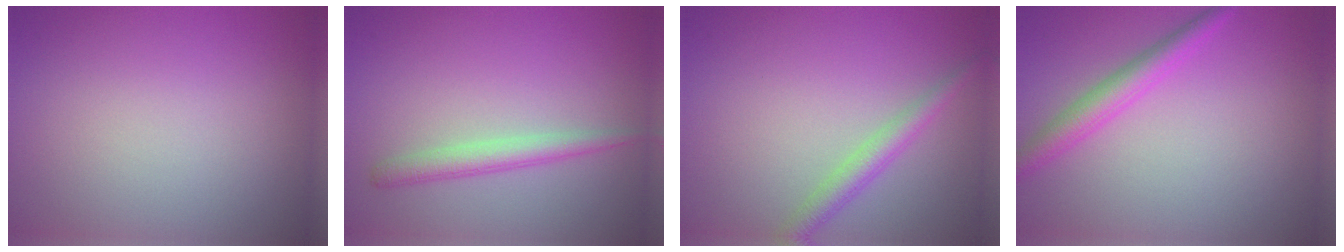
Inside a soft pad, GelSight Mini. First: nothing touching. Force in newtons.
{"total": 2.2, "press": 2.2, "slide": 0.1}
{"total": 2.3, "press": 2.3, "slide": 0.1}
{"total": 2.9, "press": 2.9, "slide": 0.1}